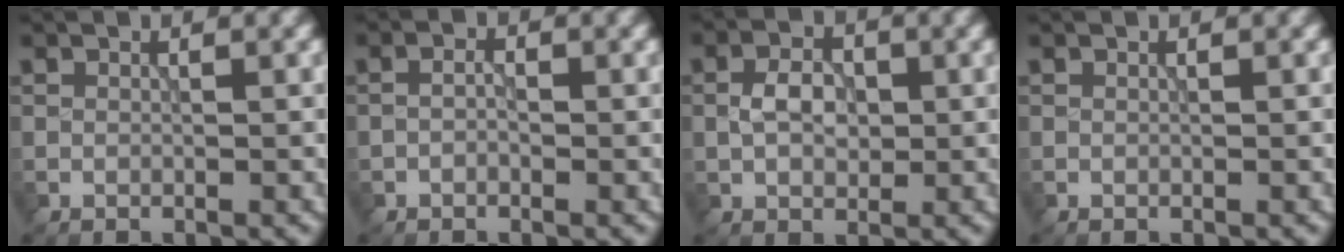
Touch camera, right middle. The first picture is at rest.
{"total": 0.8, "force": [-0.3, 0.5, 0.6], "torque": [-0.012, 0.002, -0.010]}
{"total": 3.1, "force": [0.1, 2.2, 2.2], "torque": [-0.044, 0.004, -0.002]}
{"total": 0.0}